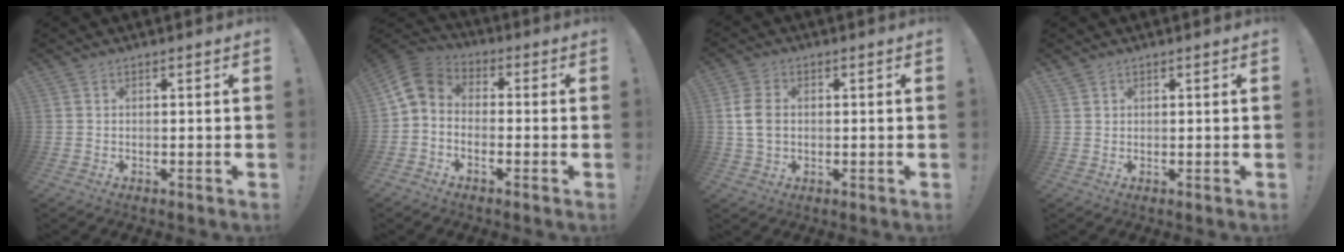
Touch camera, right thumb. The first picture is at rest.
{"total": 7.2, "force": [-1.5, 5.4, 4.5], "torque": [-0.089, 0.011, -0.025]}
{"total": 7.1, "force": [0.1, 5.1, 4.9], "torque": [-0.092, 0.005, 0.002]}
{"total": 1.0, "force": [0.9, 0.4, 0.3], "torque": [0.002, -0.005, 0.015]}